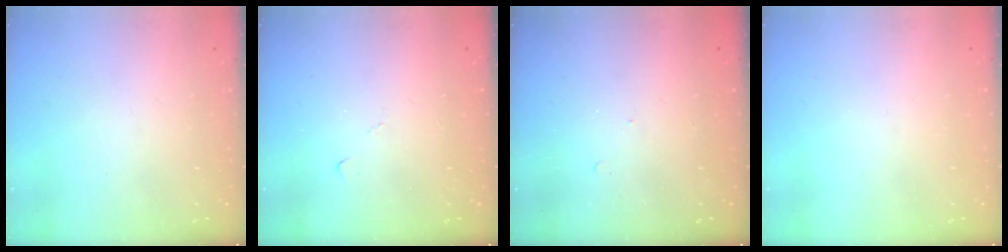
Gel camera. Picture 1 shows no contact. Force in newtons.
{"total": 6.1, "press": 6.0, "slide": 0.6}
{"total": 5.4, "press": 5.3, "slide": 0.6}
{"total": 0.0}